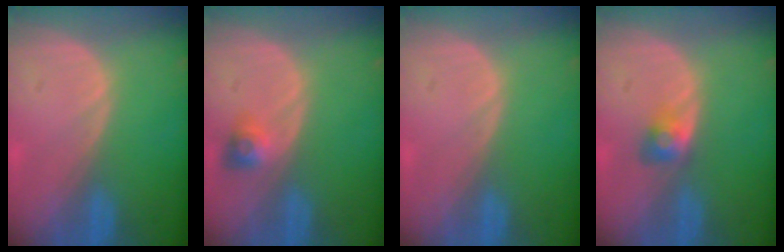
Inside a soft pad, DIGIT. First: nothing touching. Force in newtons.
{"total": 3.0, "press": 2.7, "slide": 1.3}
{"total": 0.0}
{"total": 2.8, "press": 2.5, "slide": 1.2}